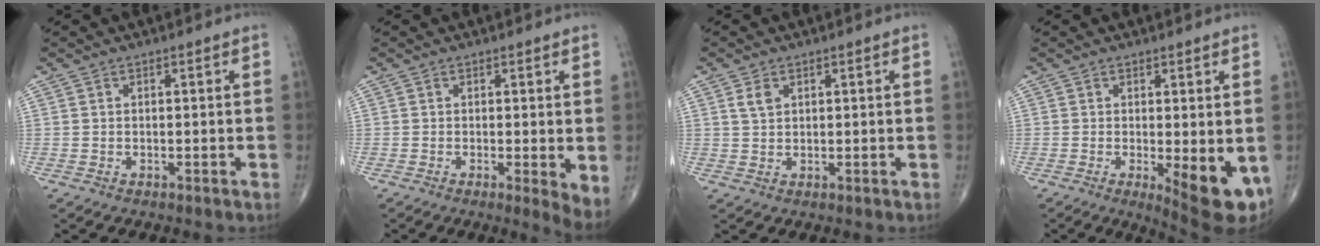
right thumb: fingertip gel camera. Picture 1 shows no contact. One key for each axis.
{"total": 3.8, "fx": -0.1, "fy": 0.8, "fz": 3.8, "tx": -0.057, "ty": -0.014, "tz": -0.007}
{"total": 2.5, "fx": 1.1, "fy": 1.6, "fz": 1.5, "tx": -0.024, "ty": -0.001, "tz": 0.024}
{"total": 9.4, "fx": -2.1, "fy": 2.9, "fz": 8.7, "tx": -0.108, "ty": -0.022, "tz": -0.022}